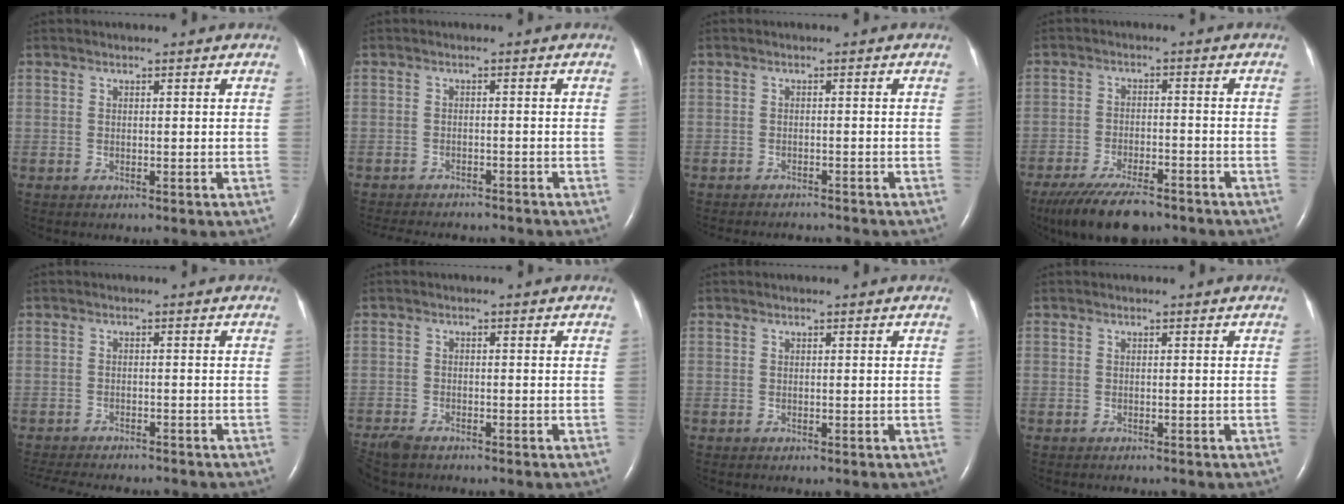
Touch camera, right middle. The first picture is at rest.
{"total": 10.6, "force": [-9.8, 2.7, 3.3], "torque": [-0.062, -0.004, -0.125]}
{"total": 4.4, "force": [-4.3, 0.4, 0.6], "torque": [-0.005, -0.010, -0.058]}
{"total": 11.7, "force": [-9.4, 3.4, 6.1], "torque": [-0.105, -0.020, -0.151]}
{"total": 12.0, "force": [-10.8, 2.7, 4.5], "torque": [-0.085, -0.011, -0.145]}
{"total": 5.8, "force": [-4.8, 1.9, 2.7], "torque": [-0.053, -0.014, -0.082]}
{"total": 0.0}
{"total": 0.9, "force": [-0.8, 0.1, 0.3], "torque": [-0.009, -0.003, -0.010]}